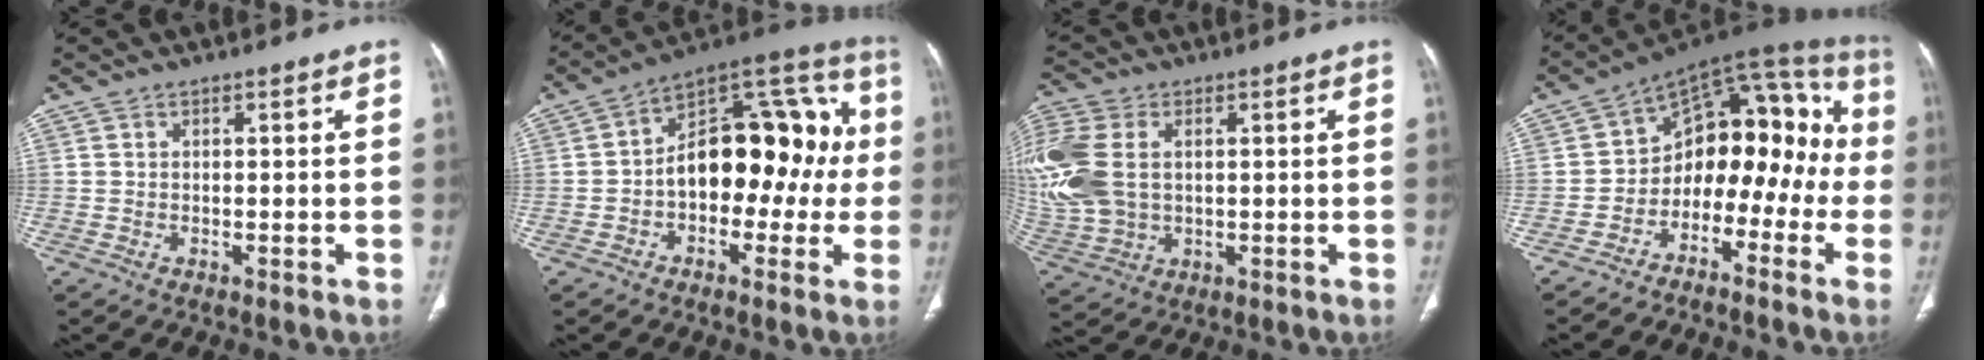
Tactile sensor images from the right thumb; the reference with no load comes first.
{"total": 19.5, "force": [-0.7, 11.9, 15.4], "torque": [-0.177, 0.060, -0.019]}
{"total": 18.5, "force": [2.3, 13.1, 12.9], "torque": [-0.341, 0.006, 0.057]}
{"total": 16.6, "force": [-4.7, 11.2, 11.3], "torque": [-0.090, 0.104, -0.084]}